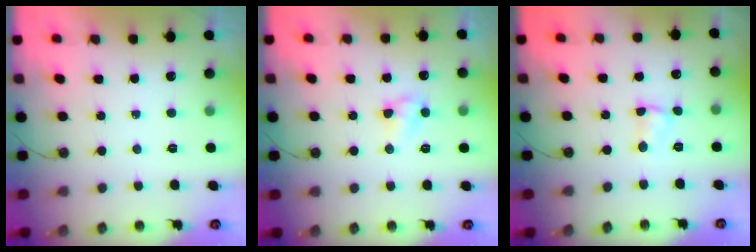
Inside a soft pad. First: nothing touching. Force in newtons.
{"total": 4.2, "press": 4.2, "slide": 0.3}
{"total": 2.2, "press": 2.2, "slide": 0.4}